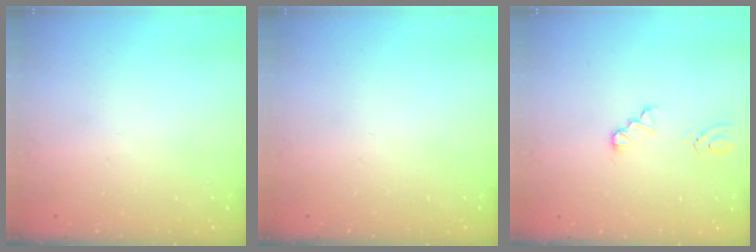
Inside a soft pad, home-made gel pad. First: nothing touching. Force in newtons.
{"total": 0.0}
{"total": 1.9, "press": 1.9, "slide": 0.2}